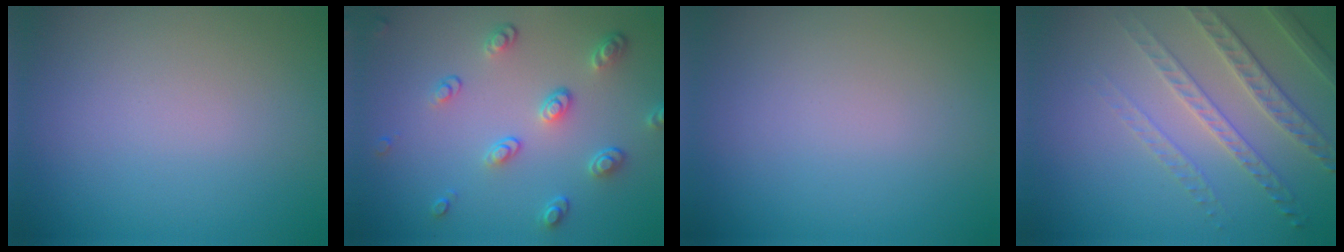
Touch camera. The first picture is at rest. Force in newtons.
{"total": 3.6, "press": 2.9, "slide": 2.1}
{"total": 0.0}
{"total": 4.6, "press": 3.4, "slide": 3.2}